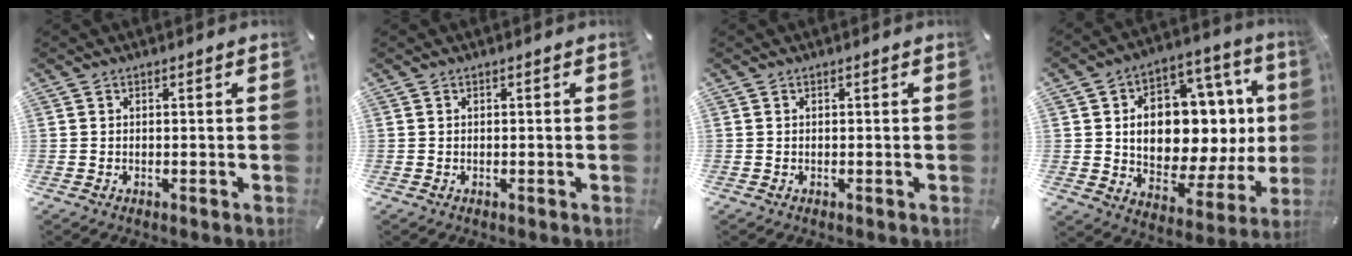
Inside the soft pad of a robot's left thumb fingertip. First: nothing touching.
{"total": 0.0}
{"total": 0.0}
{"total": 17.0, "force": [2.2, 11.3, 12.6], "torque": [-0.190, -0.034, 0.035]}